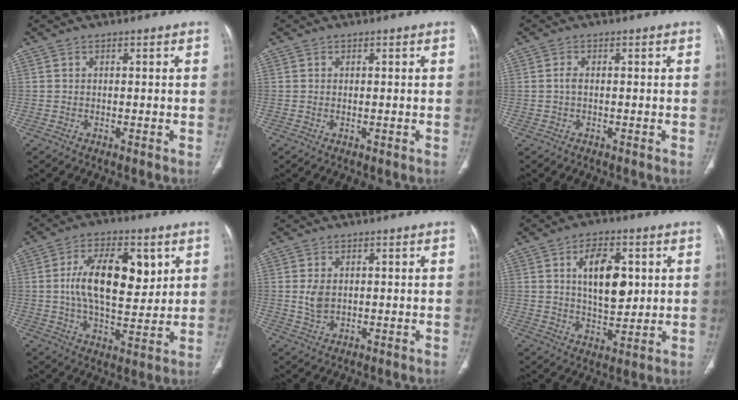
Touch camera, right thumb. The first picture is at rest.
{"total": 0.0}
{"total": 1.1, "force": [-0.1, 0.5, 0.9], "torque": [-0.016, -0.003, -0.003]}
{"total": 15.7, "force": [3.8, 7.7, 13.2], "torque": [-0.193, -0.014, 0.065]}
{"total": 3.3, "force": [0.5, 2.2, 2.4], "torque": [-0.047, -0.006, 0.014]}
{"total": 11.6, "force": [2.9, 6.3, 9.3], "torque": [-0.121, -0.017, 0.053]}